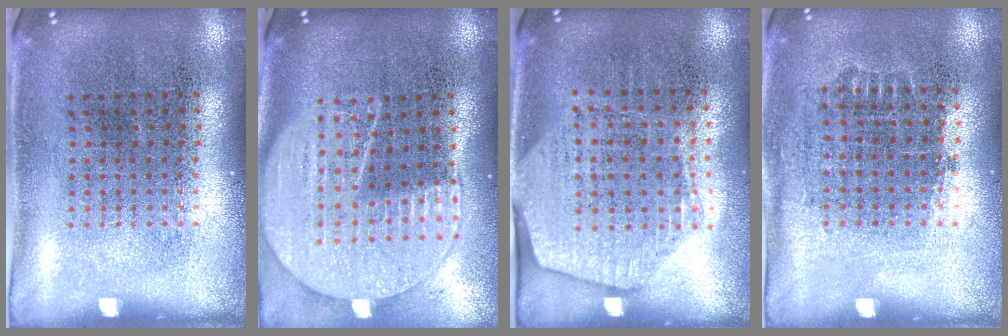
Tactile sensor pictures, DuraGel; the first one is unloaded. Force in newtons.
{"total": 2.0, "press": 1.9, "slide": 0.8}
{"total": 1.8, "press": 1.6, "slide": 0.8}
{"total": 0.7, "press": 0.6, "slide": 0.3}